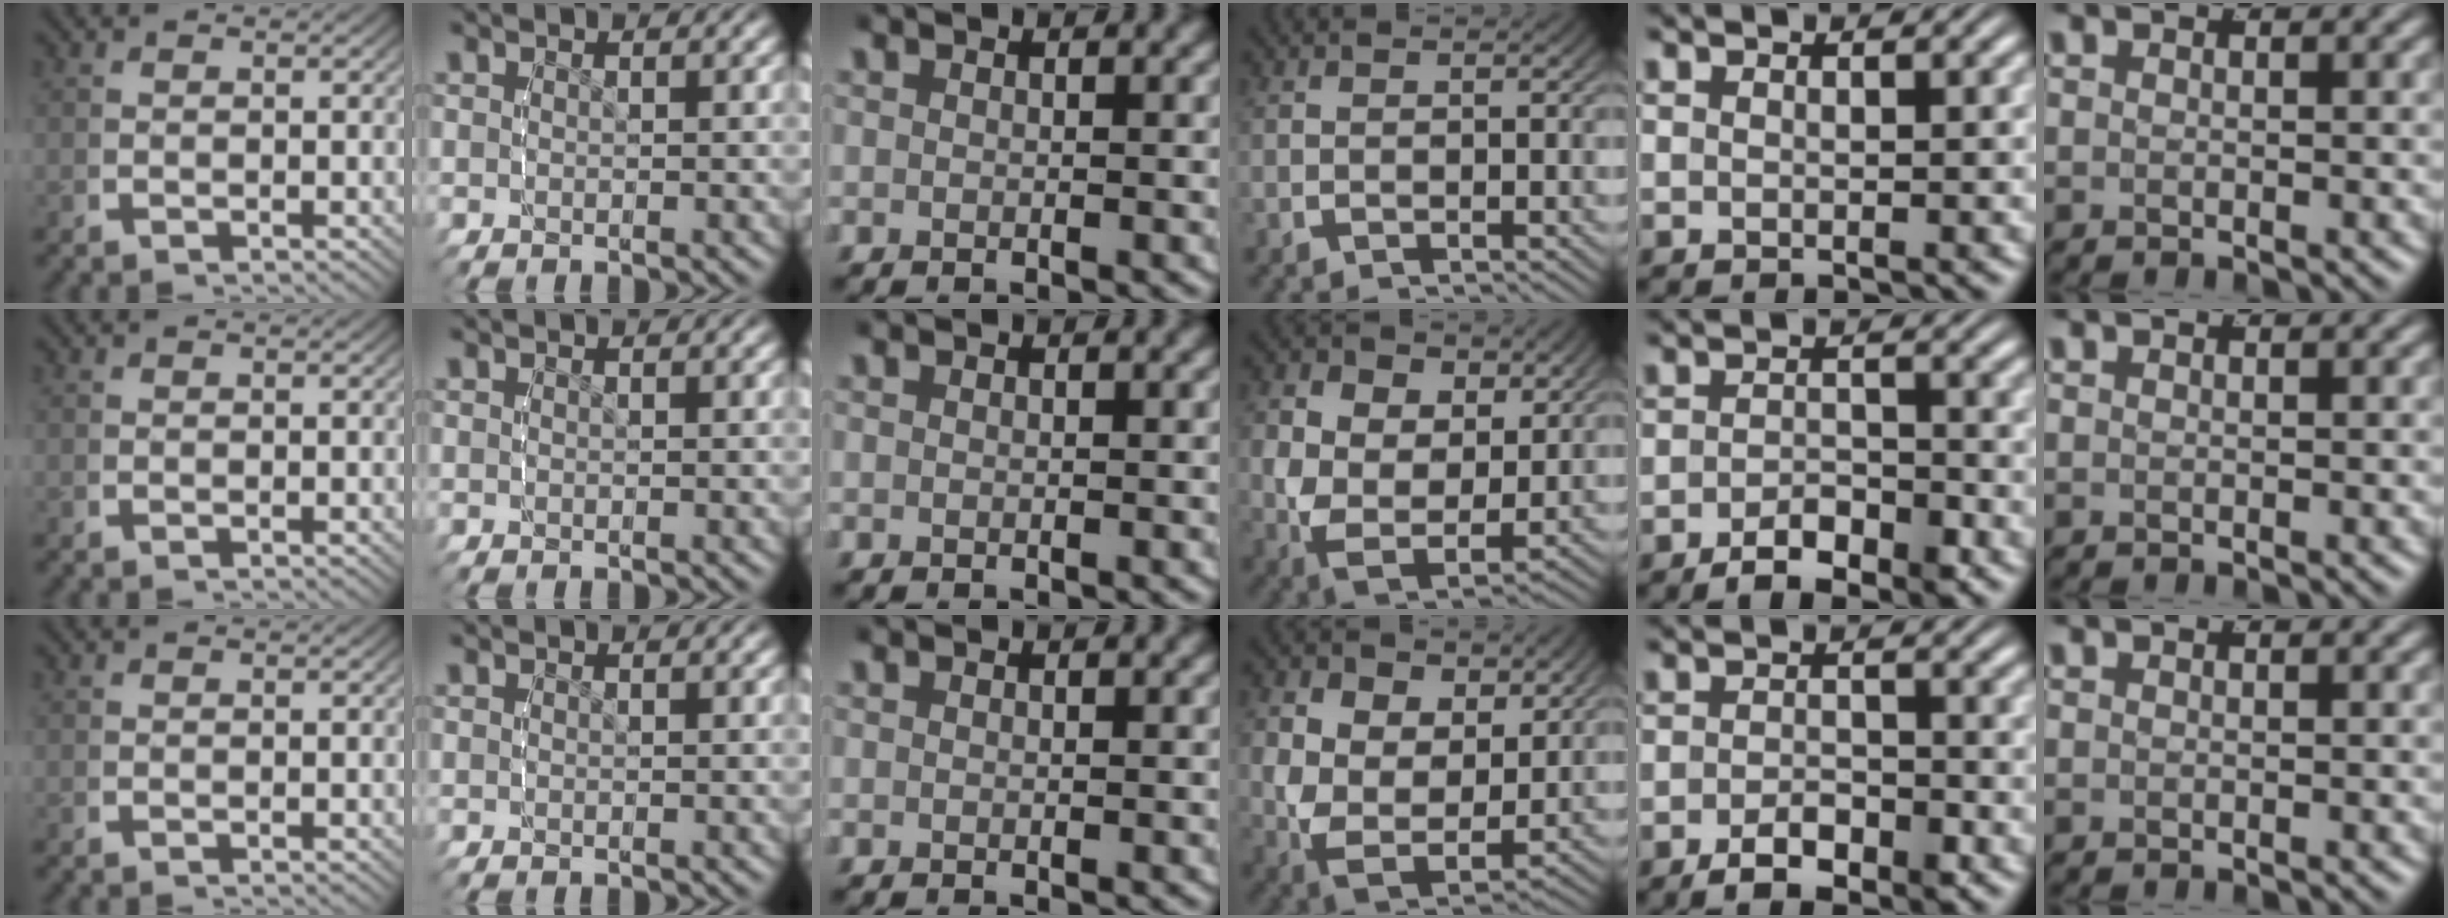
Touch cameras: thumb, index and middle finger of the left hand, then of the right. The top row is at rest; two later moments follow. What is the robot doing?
{"motion": "lift_and_place", "object": "air blower"}